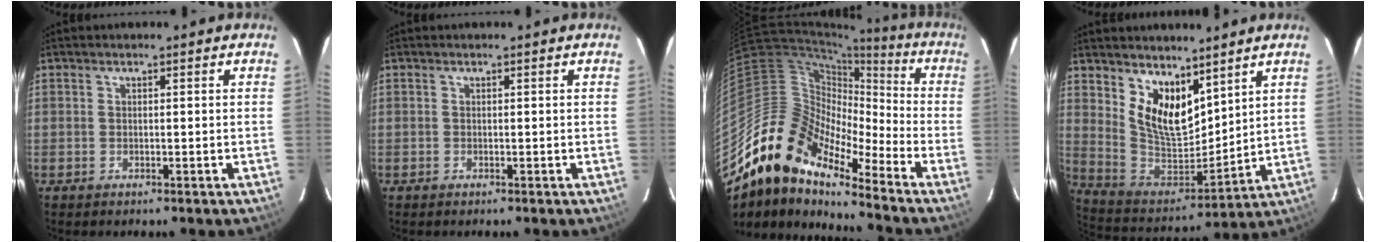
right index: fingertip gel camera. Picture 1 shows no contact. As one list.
[{"total": 0.0}, {"total": 17.1, "force": [-13.4, 6.4, 8.6], "torque": [-0.140, -0.002, -0.270]}, {"total": 12.9, "force": [8.0, 6.7, 7.6], "torque": [-0.143, -0.011, 0.164]}]